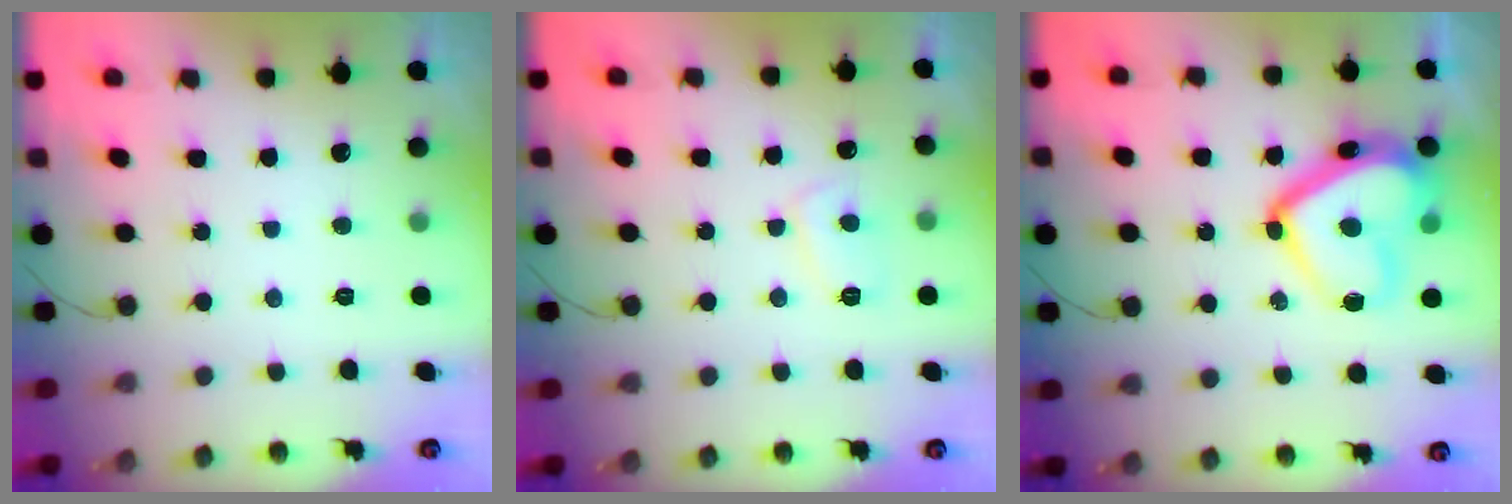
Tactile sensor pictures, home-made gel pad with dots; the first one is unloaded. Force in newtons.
{"total": 5.9, "press": 5.9, "slide": 0.4}
{"total": 18.6, "press": 18.5, "slide": 1.9}